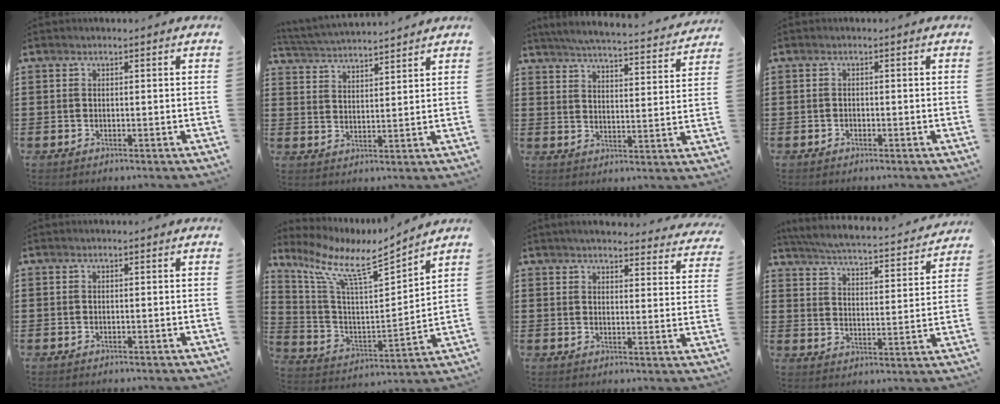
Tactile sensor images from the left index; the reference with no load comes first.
{"total": 3.5, "force": [3.5, -0.3, 0.2], "torque": [-0.019, -0.022, 0.060]}
{"total": 4.6, "force": [4.4, -0.6, 1.1], "torque": [-0.045, -0.038, 0.071]}
{"total": 0.5, "force": [-0.4, 0.2, 0.1], "torque": [-0.005, 0.000, -0.009]}
{"total": 0.0}
{"total": 8.8, "force": [6.8, 1.4, 5.4], "torque": [-0.135, -0.050, 0.108]}
{"total": 3.8, "force": [3.7, 0.1, 1.0], "torque": [-0.026, -0.022, 0.062]}
{"total": 4.3, "force": [4.1, -0.4, 1.4], "torque": [-0.049, -0.036, 0.062]}